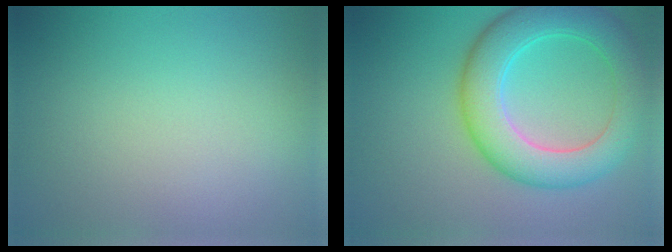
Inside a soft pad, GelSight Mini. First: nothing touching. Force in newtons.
{"total": 7.6, "press": 7.6, "slide": 0.3}